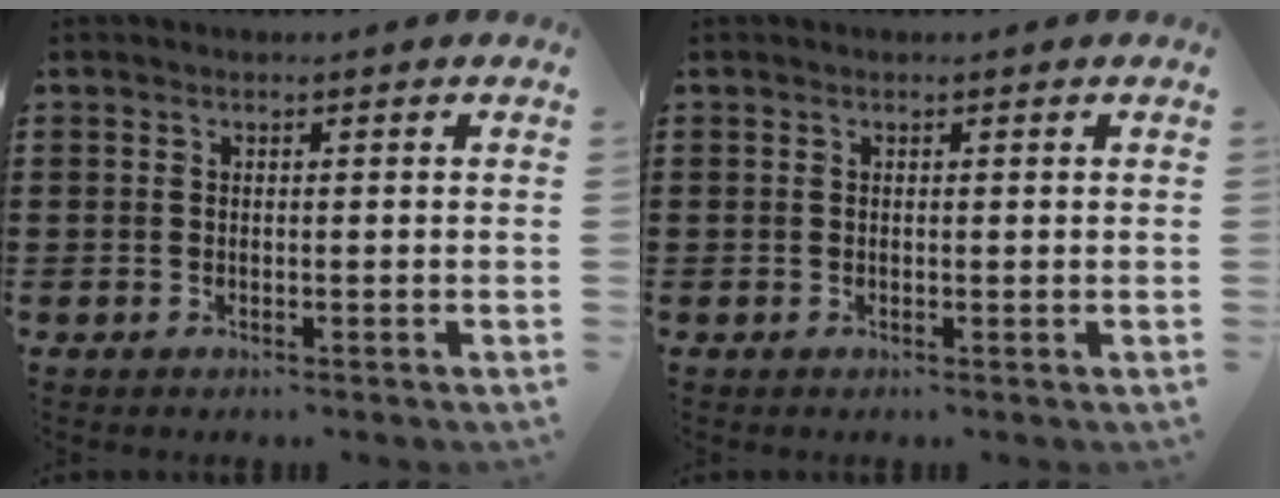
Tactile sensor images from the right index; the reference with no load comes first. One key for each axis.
{"total": 0.0}